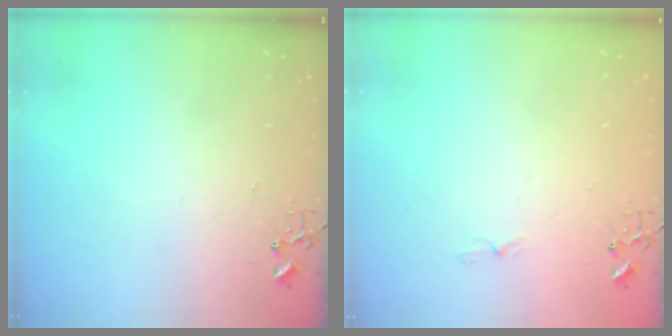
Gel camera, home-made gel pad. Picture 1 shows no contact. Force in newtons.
{"total": 3.5, "press": 3.5, "slide": 0.3}